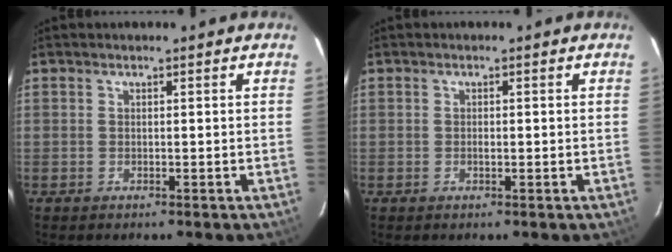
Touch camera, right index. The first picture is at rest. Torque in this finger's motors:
{"motor_torque": [-0.15, -0.07, 0.06, 0.00]}